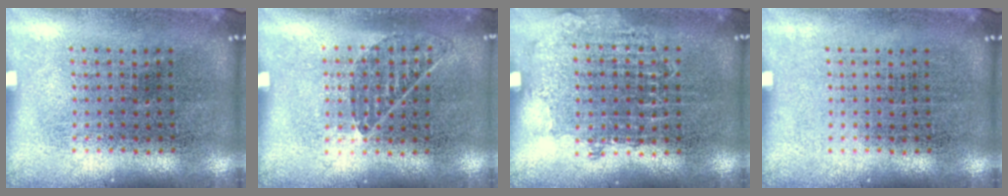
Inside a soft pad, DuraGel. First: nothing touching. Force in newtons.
{"total": 0.9, "press": 0.7, "slide": 0.5}
{"total": 0.8, "press": 0.8, "slide": 0.3}
{"total": 0.0}